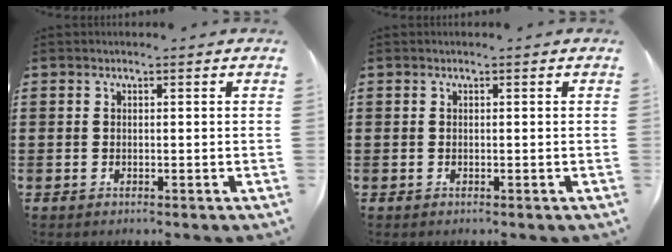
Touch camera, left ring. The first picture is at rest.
{"total": 0.0}